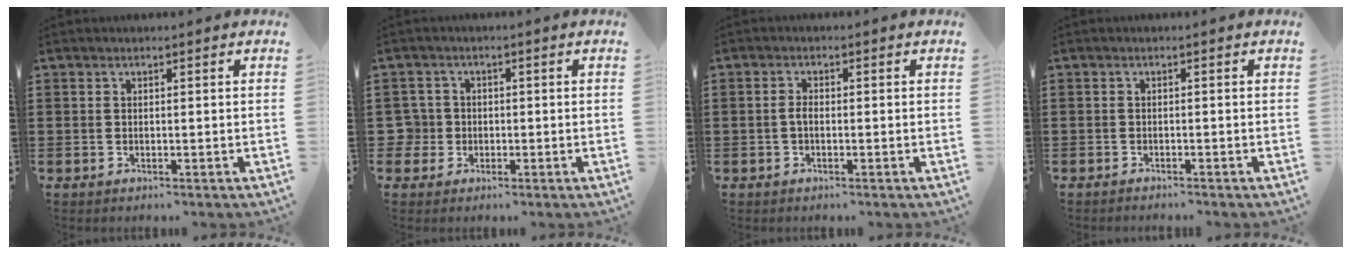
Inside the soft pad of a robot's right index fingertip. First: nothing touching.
{"total": 3.2, "force": [-0.5, 3.1, 0.6], "torque": [-0.040, 0.001, -0.018]}
{"total": 1.5, "force": [-0.4, 0.7, 1.3], "torque": [-0.033, -0.002, -0.010]}
{"total": 0.8, "force": [-0.8, 0.0, -0.1], "torque": [-0.001, 0.002, -0.018]}